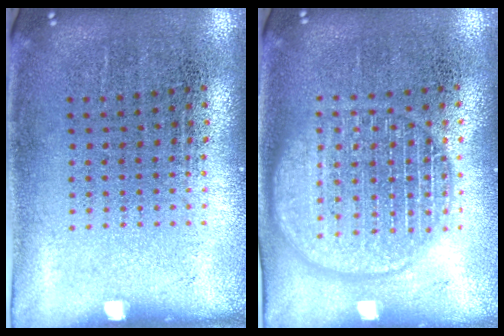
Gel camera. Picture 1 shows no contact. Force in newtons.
{"total": 3.0, "press": 3.0, "slide": 0.3}